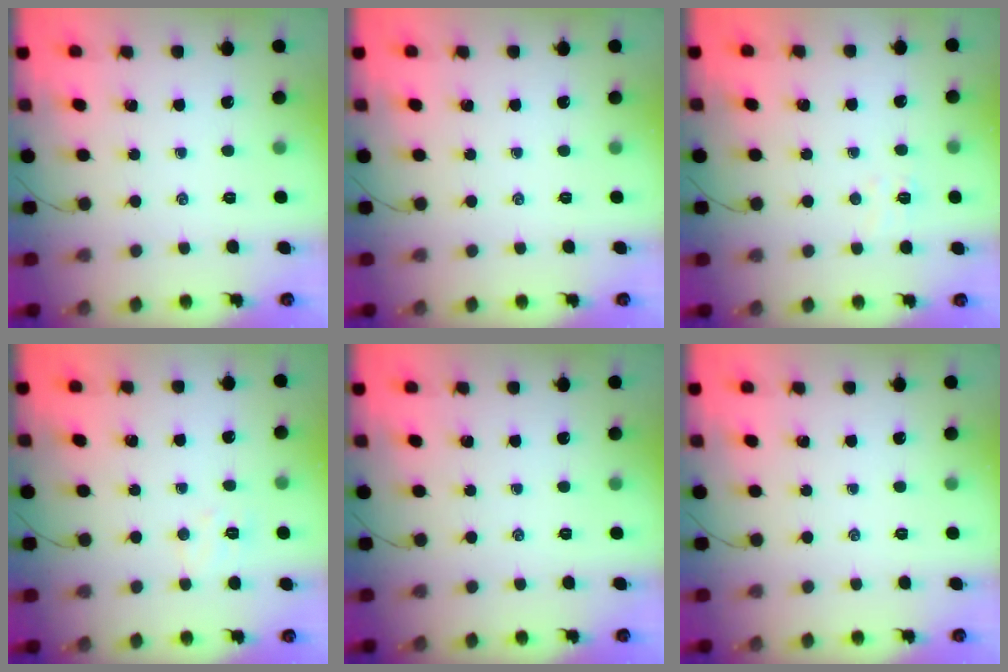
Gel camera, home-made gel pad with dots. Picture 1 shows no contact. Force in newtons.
{"total": 0.0}
{"total": 4.8, "press": 4.7, "slide": 0.7}
{"total": 4.3, "press": 4.2, "slide": 0.9}
{"total": 0.0}
{"total": 0.0}